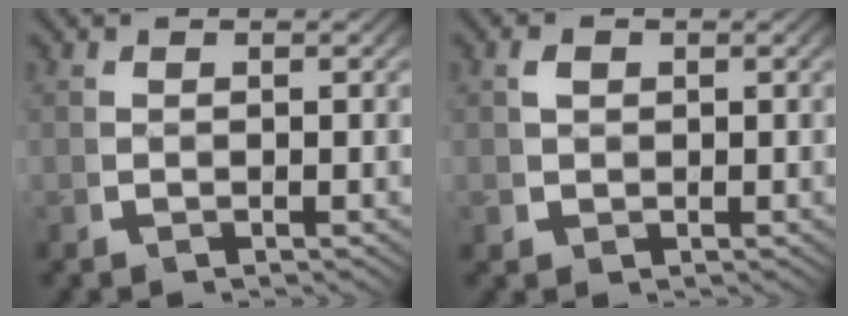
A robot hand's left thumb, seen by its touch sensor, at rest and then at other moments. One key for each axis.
{"total": 1.3, "fx": 0.5, "fy": 1.1, "fz": 0.3, "tx": 0.007, "ty": 0.001, "tz": 0.012}